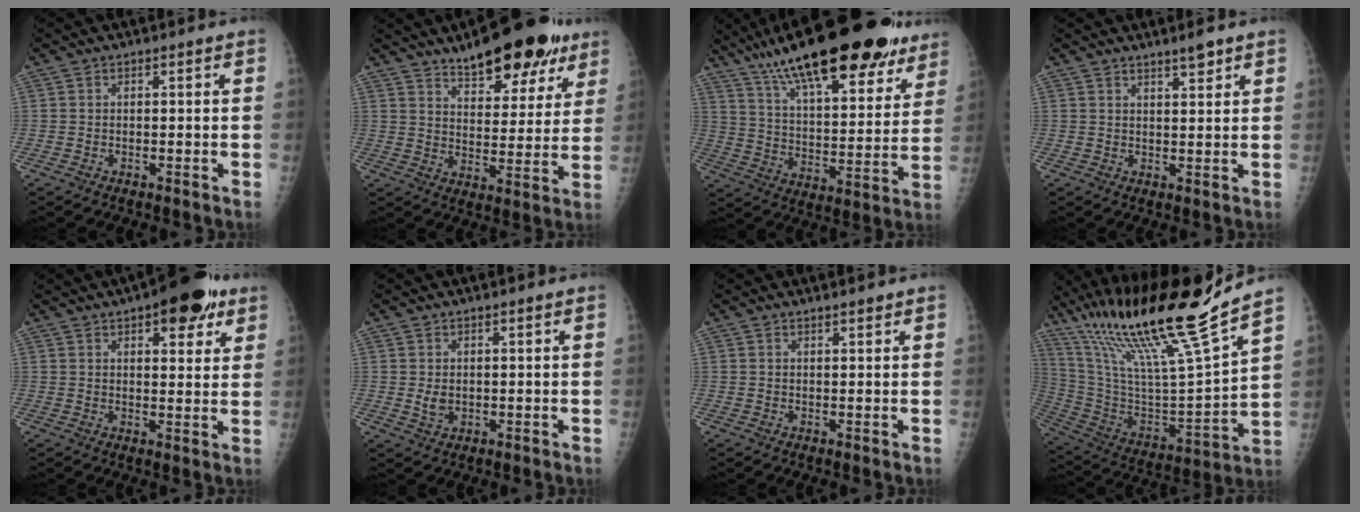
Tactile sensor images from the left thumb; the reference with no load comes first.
{"total": 18.2, "force": [12.4, 7.2, 11.3], "torque": [-0.116, -0.048, 0.183]}
{"total": 30.5, "force": [21.2, 9.6, 19.7], "torque": [-0.287, -0.049, 0.327]}
{"total": 3.2, "force": [2.5, 0.4, 2.0], "torque": [-0.028, -0.017, 0.041]}
{"total": 11.9, "force": [6.7, 4.9, 8.5], "torque": [-0.078, -0.020, 0.085]}
{"total": 2.6, "force": [0.6, 1.5, 2.0], "torque": [-0.029, -0.008, 0.016]}
{"total": 1.3, "force": [1.1, 0.1, 0.7], "torque": [-0.009, -0.007, 0.018]}
{"total": 27.7, "force": [20.0, 2.1, 19.1], "torque": [-0.327, -0.072, 0.364]}